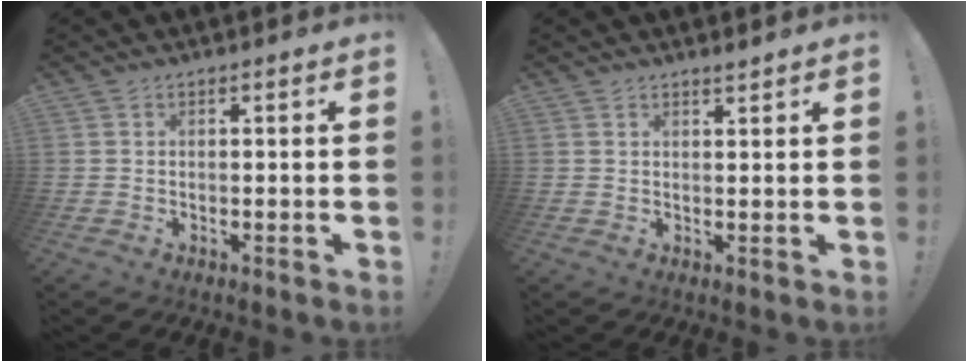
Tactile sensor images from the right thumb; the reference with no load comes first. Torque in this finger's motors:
{"motor_torque": [-0.09, 0.09, 0.05, 0.01, 0.00]}